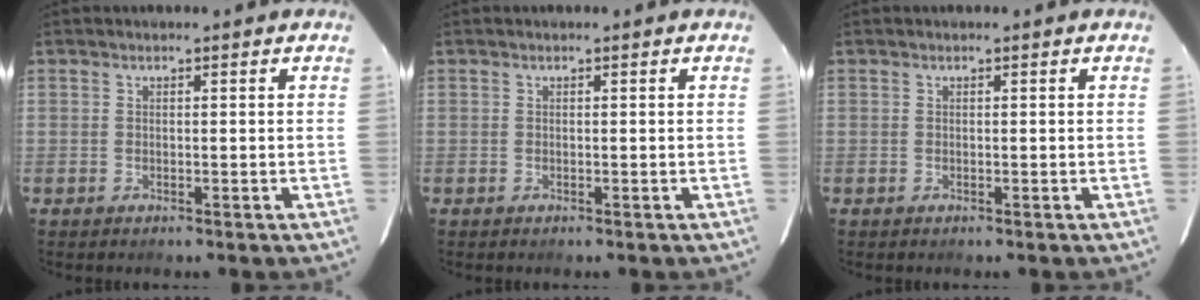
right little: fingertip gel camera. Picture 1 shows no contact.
{"total": 0.0}
{"total": 0.0}